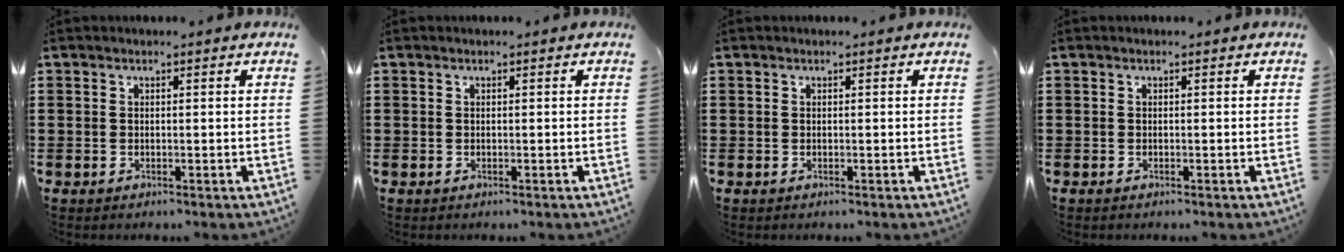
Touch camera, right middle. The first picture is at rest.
{"total": 0.0}
{"total": 0.0}
{"total": 0.0}